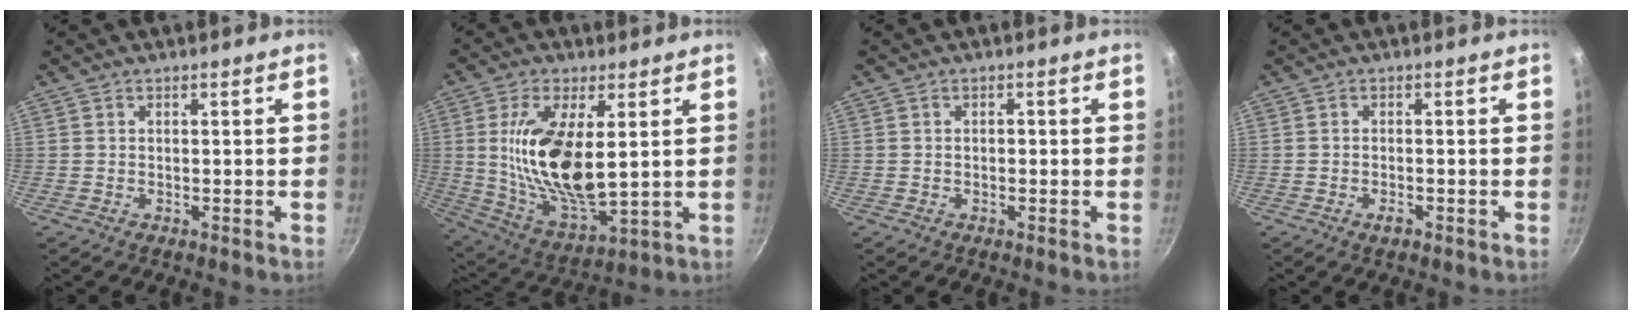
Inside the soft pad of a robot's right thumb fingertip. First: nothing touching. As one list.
[{"total": 17.6, "force": [2.8, 7.5, 15.7], "torque": [-0.295, -0.025, 0.061]}, {"total": 0.7, "force": [-0.2, 0.5, 0.5], "torque": [-0.006, 0.004, -0.004]}, {"total": 1.7, "force": [-0.9, 0.6, 1.3], "torque": [-0.028, 0.002, -0.018]}]